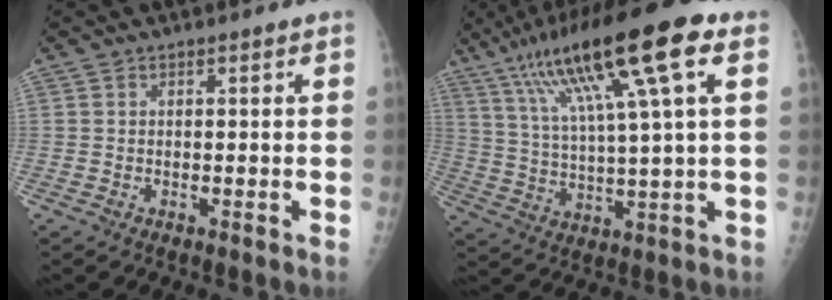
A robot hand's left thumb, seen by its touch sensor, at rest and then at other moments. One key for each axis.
{"total": 19.8, "fx": 9.2, "fy": 2.6, "fz": 17.3, "tx": -0.305, "ty": 0.006, "tz": 0.155}